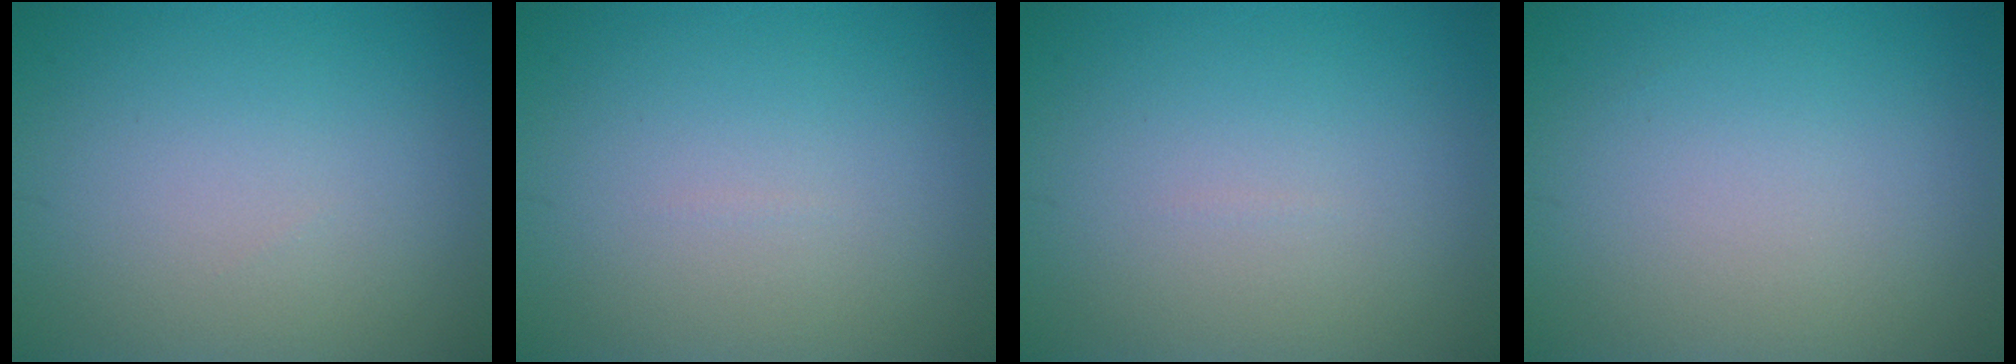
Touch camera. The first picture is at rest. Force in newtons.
{"total": 0.0}
{"total": 0.0}
{"total": 0.0}